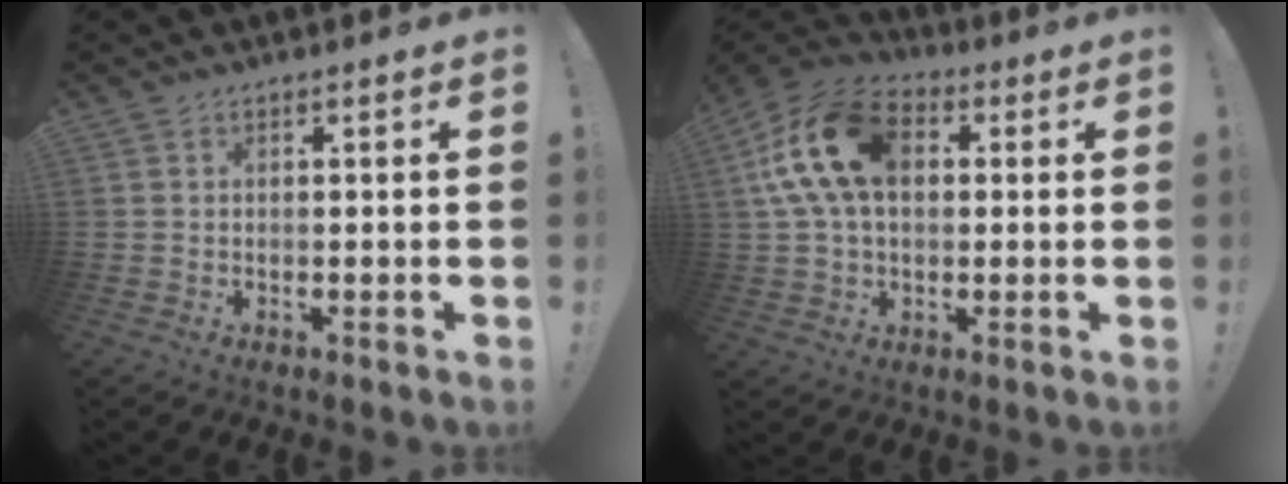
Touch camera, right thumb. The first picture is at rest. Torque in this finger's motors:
{"motor_torque": [0.63, 1.31, 0.35, 0.00, 0.53]}